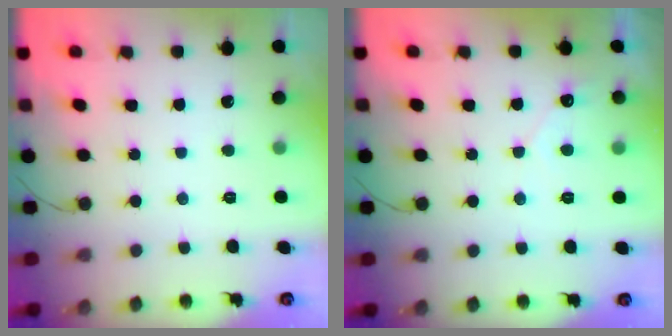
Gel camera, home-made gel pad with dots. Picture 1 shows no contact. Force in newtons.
{"total": 2.7, "press": 2.7, "slide": 0.1}